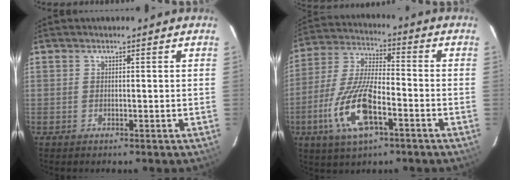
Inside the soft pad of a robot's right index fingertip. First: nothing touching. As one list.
[{"total": 15.2, "force": [-6.1, 5.4, 12.9], "torque": [-0.281, -0.011, -0.115]}]